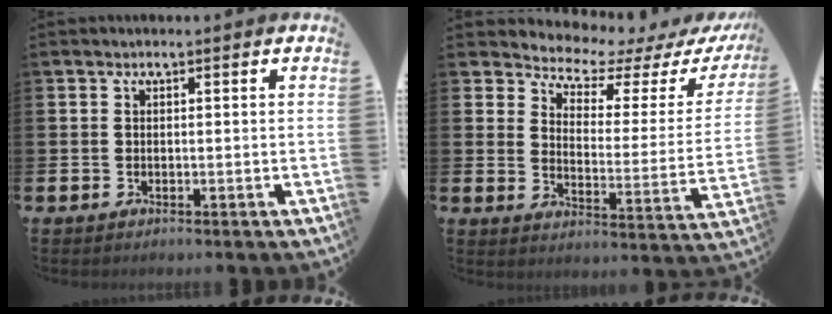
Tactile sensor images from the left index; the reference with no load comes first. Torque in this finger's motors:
{"motor_torque": [0.94, -1.20, 0.24, 0.00]}